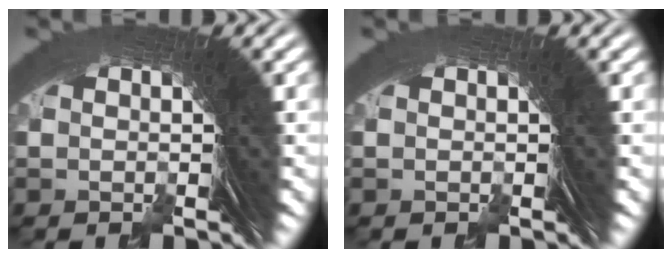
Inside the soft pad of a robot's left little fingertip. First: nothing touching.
{"total": 0.0}